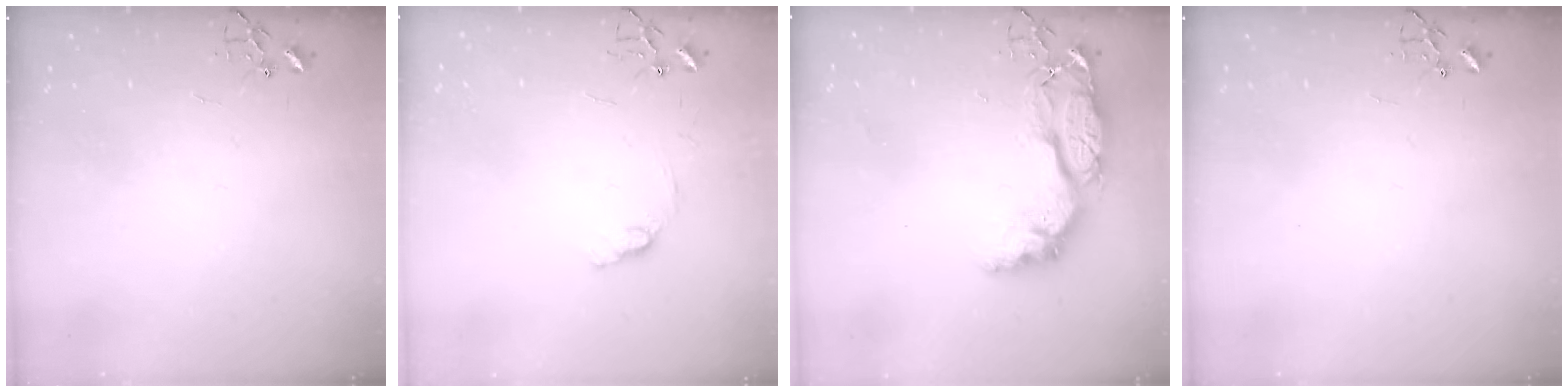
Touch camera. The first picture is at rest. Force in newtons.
{"total": 7.2, "press": 7.1, "slide": 0.8}
{"total": 15.4, "press": 15.3, "slide": 1.2}
{"total": 0.0}